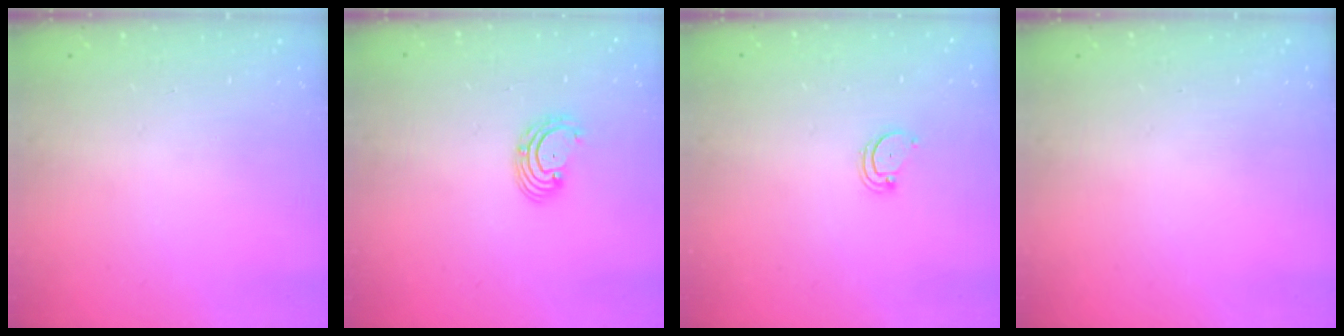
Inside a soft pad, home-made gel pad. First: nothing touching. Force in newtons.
{"total": 2.7, "press": 2.7, "slide": 0.3}
{"total": 1.8, "press": 1.8, "slide": 0.2}
{"total": 0.0}